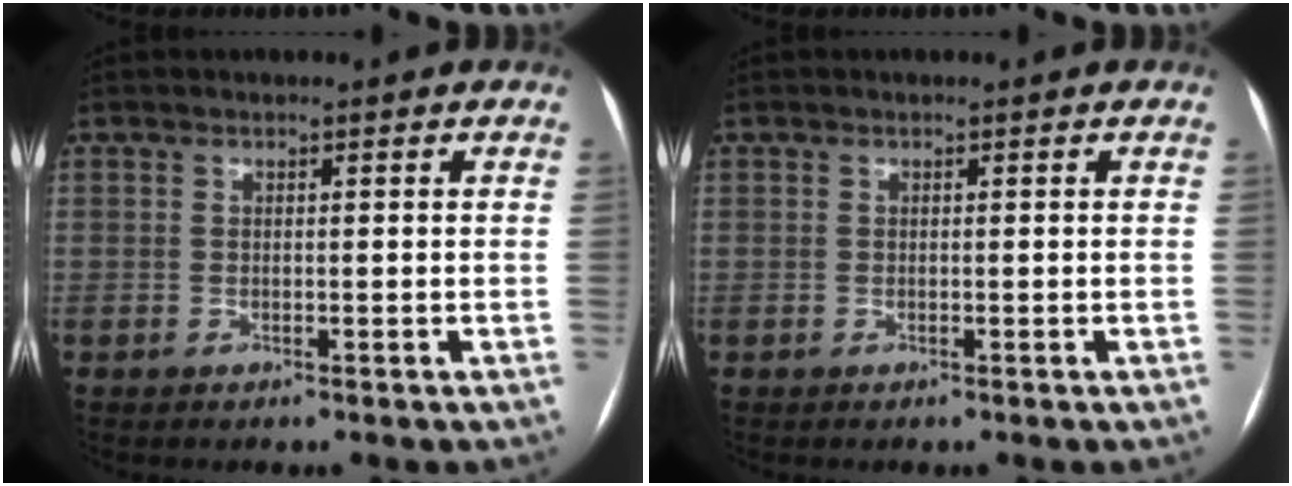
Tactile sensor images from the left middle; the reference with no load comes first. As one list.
[{"total": 0.0}]